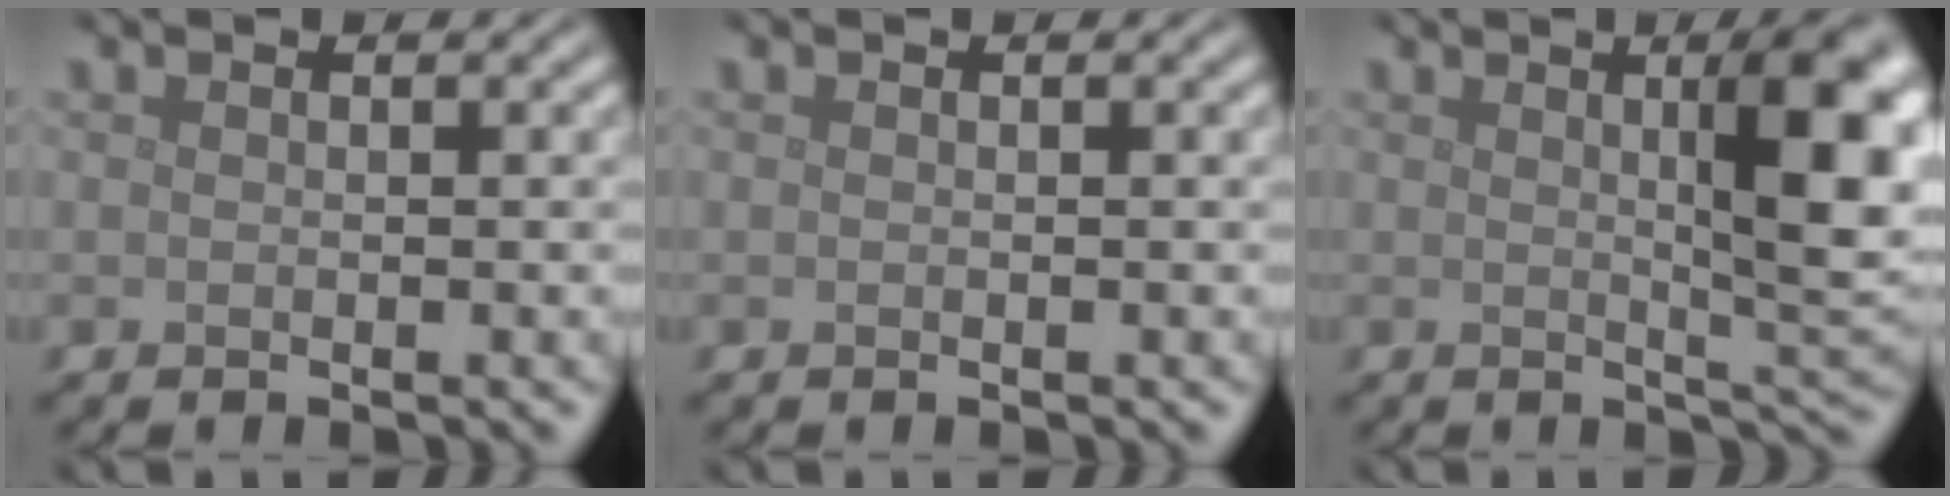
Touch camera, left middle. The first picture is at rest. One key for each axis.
{"total": 0.0}
{"total": 8.4, "fx": 1.7, "fy": 2.0, "fz": 7.9, "tx": -0.088, "ty": 0.005, "tz": 0.027}